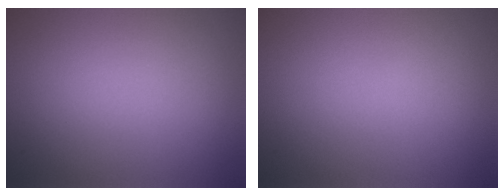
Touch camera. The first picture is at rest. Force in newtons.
{"total": 0.0}